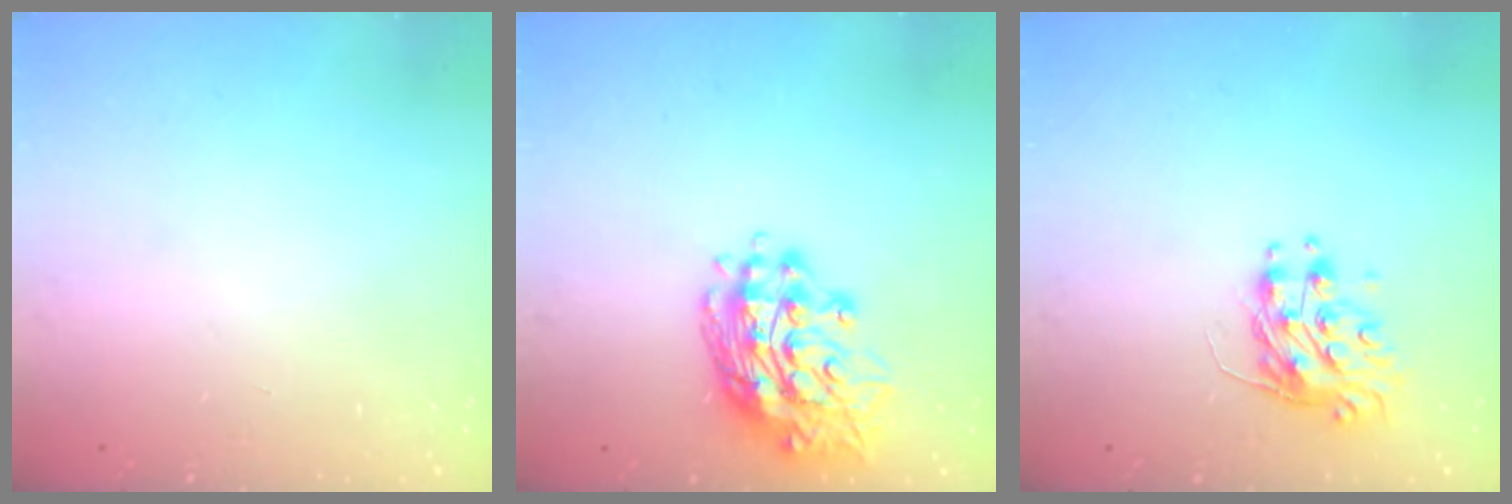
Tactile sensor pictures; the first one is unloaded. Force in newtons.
{"total": 15.0, "press": 14.9, "slide": 1.4}
{"total": 9.2, "press": 9.2, "slide": 0.3}